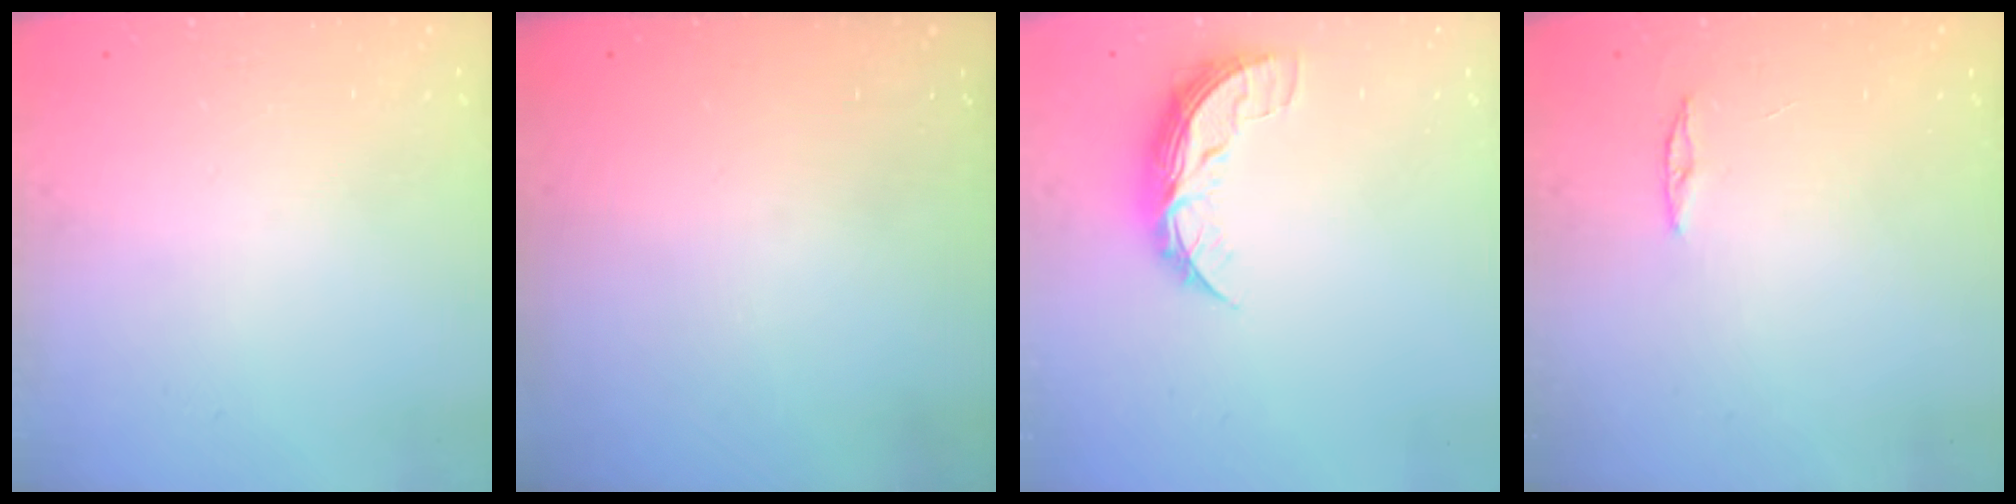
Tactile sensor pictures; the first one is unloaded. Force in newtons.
{"total": 0.0}
{"total": 8.8, "press": 8.8, "slide": 0.2}
{"total": 3.0, "press": 2.9, "slide": 0.3}